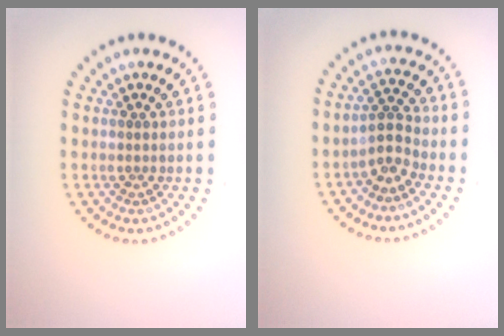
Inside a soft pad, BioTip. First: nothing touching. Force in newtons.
{"total": 2.4, "press": 1.9, "slide": 1.5}